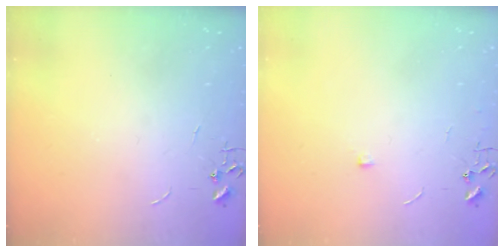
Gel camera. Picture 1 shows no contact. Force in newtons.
{"total": 5.6, "press": 5.6, "slide": 0.5}